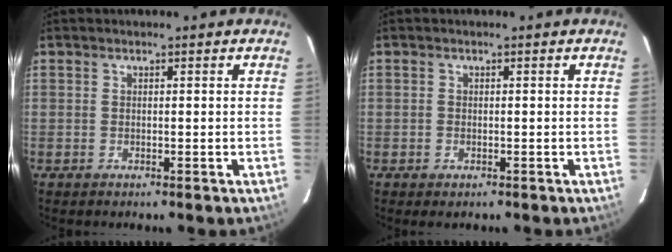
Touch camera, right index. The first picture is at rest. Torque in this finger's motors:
{"motor_torque": [0.17, -0.07, 0.03, 0.00]}